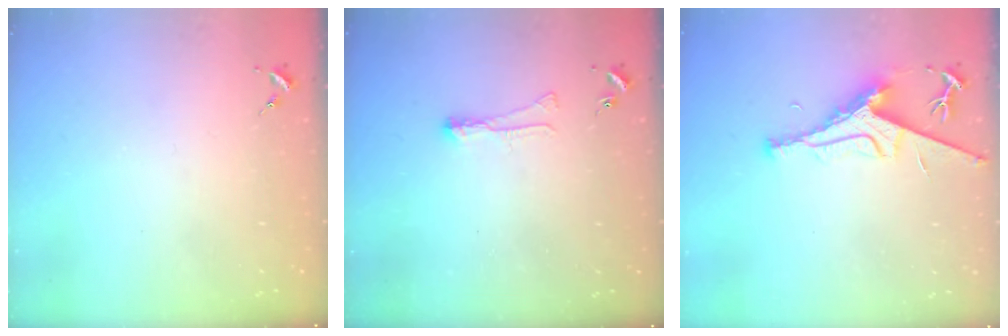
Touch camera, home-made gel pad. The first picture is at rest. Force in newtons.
{"total": 4.2, "press": 4.2, "slide": 0.6}
{"total": 8.1, "press": 8.0, "slide": 1.0}